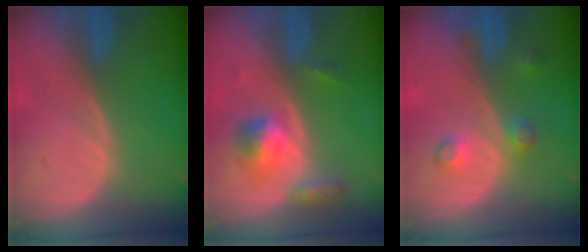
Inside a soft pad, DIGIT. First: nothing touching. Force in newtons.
{"total": 5.3, "press": 4.9, "slide": 1.9}
{"total": 3.7, "press": 3.4, "slide": 1.4}